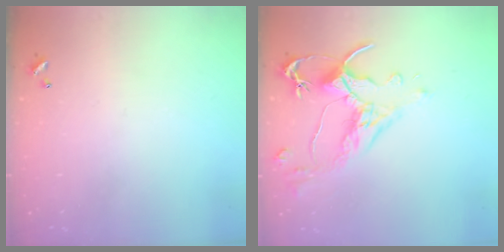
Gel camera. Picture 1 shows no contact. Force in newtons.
{"total": 2.5, "press": 2.1, "slide": 1.2}